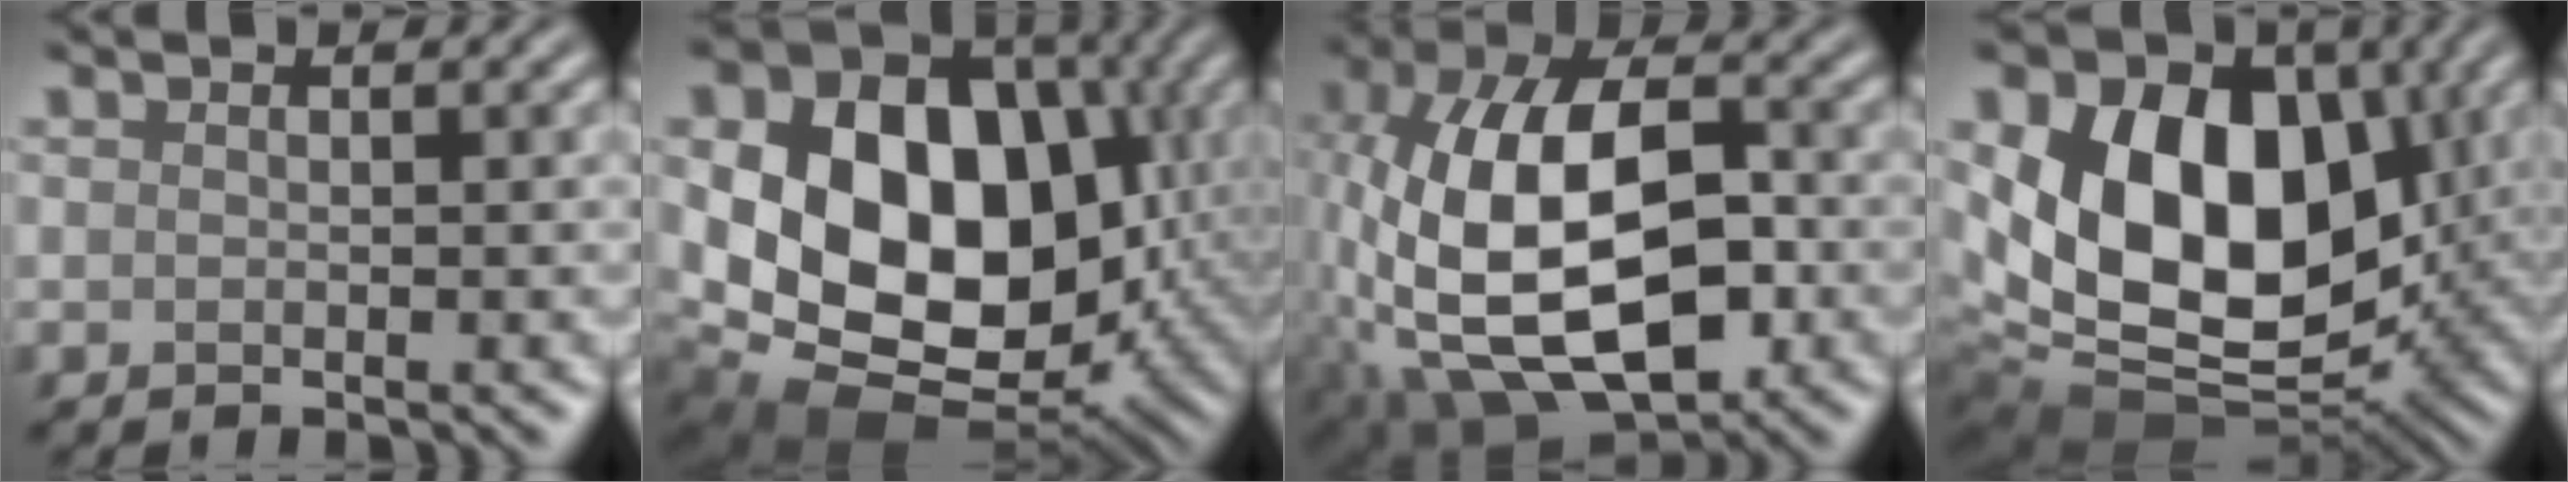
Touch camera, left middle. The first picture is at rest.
{"total": 16.9, "force": [0.9, 12.4, 11.5], "torque": [-0.184, -0.009, 0.016]}
{"total": 15.0, "force": [-3.2, 8.3, 12.1], "torque": [-0.247, -0.001, -0.059]}
{"total": 16.2, "force": [2.1, 11.0, 11.7], "torque": [-0.192, -0.009, 0.040]}